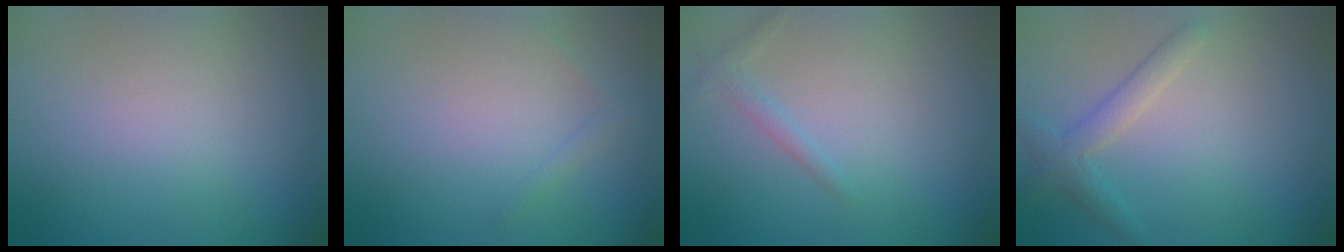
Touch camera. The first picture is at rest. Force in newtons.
{"total": 0.6, "press": 0.6, "slide": 0.1}
{"total": 1.1, "press": 1.1, "slide": 0.0}
{"total": 2.4, "press": 2.4, "slide": 0.2}